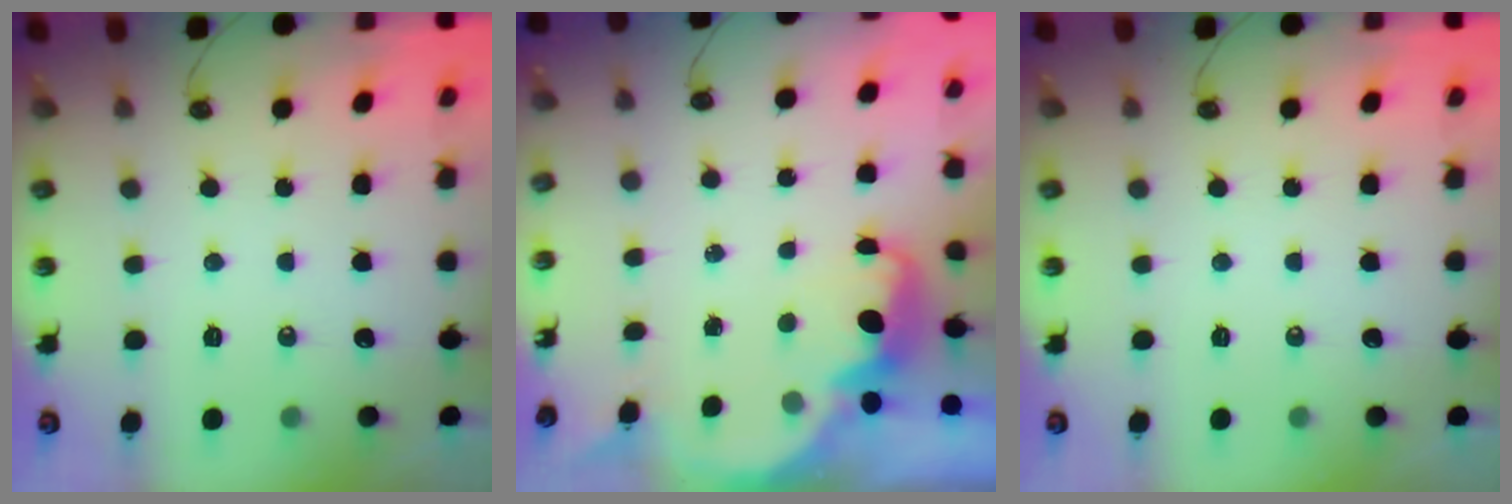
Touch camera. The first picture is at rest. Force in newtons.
{"total": 2.4, "press": 2.4, "slide": 0.6}
{"total": 0.0}